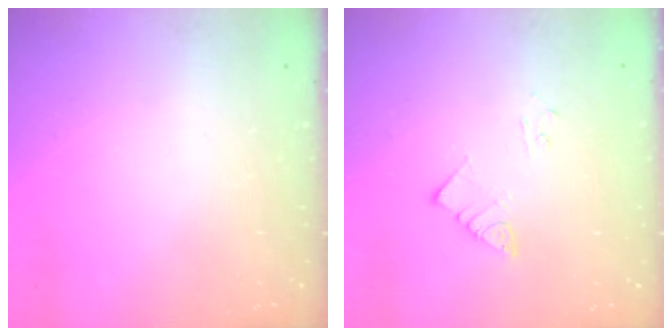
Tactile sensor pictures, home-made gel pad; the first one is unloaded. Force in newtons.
{"total": 3.7, "press": 3.7, "slide": 0.2}